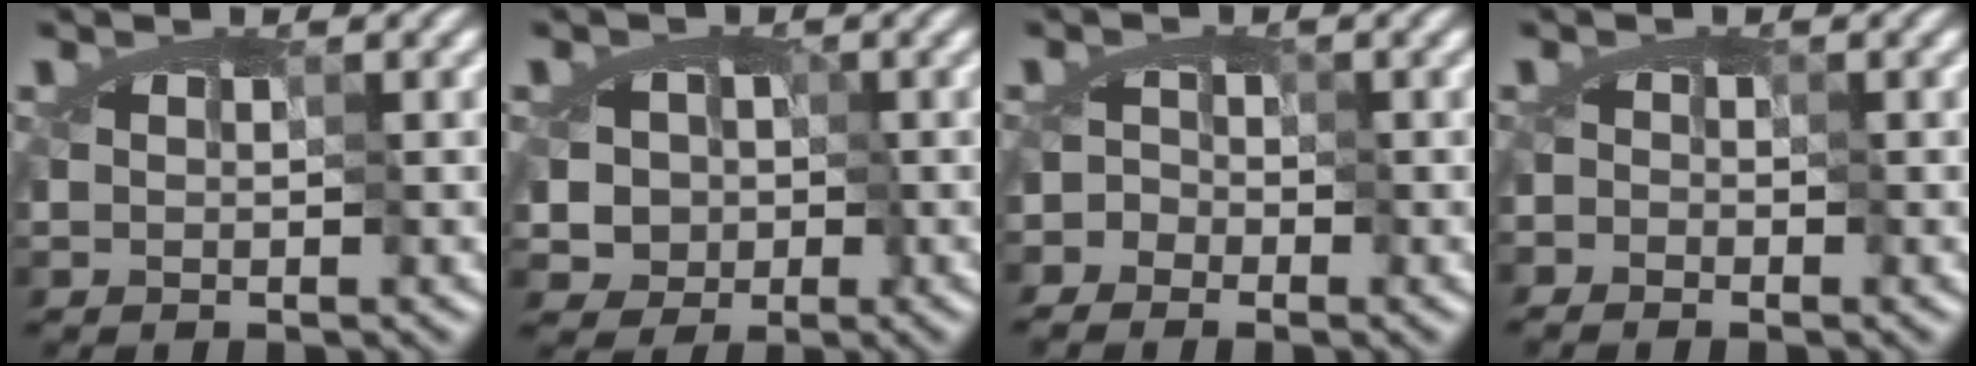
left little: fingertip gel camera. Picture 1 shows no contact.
{"total": 4.0, "force": [-0.8, 3.5, 1.7], "torque": [-0.020, 0.004, -0.027]}
{"total": 1.8, "force": [-1.1, 1.3, 0.3], "torque": [0.001, 0.006, -0.021]}
{"total": 1.0, "force": [-0.8, -0.3, -0.5], "torque": [0.008, -0.004, -0.014]}